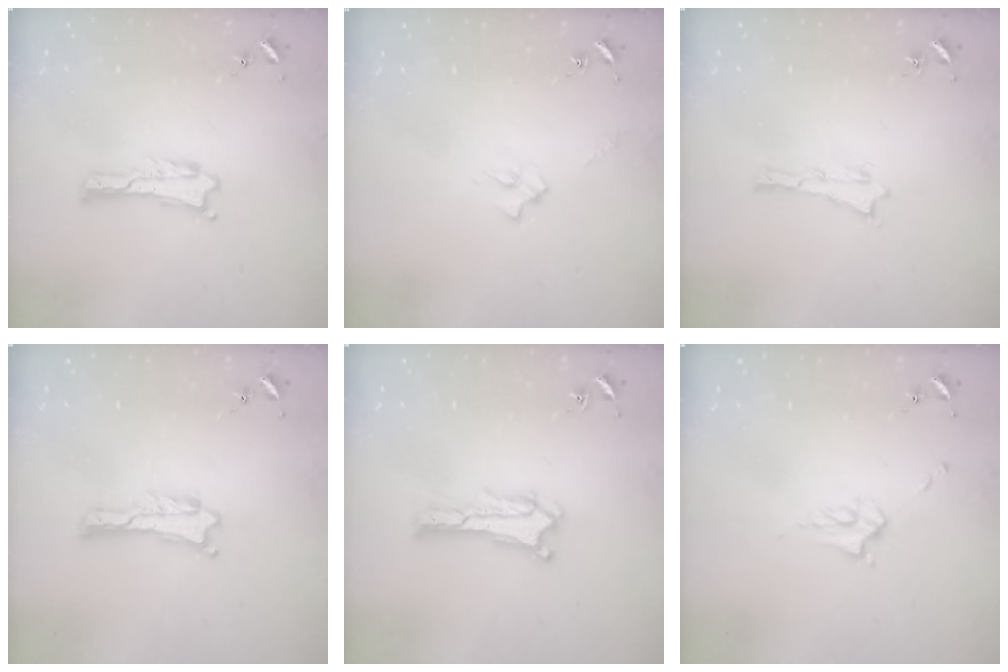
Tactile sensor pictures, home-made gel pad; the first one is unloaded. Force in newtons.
{"total": 2.4, "press": 2.4, "slide": 0.4}
{"total": 0.0}
{"total": 0.0}
{"total": 0.7, "press": 0.6, "slide": 0.2}
{"total": 2.9, "press": 2.9, "slide": 0.4}